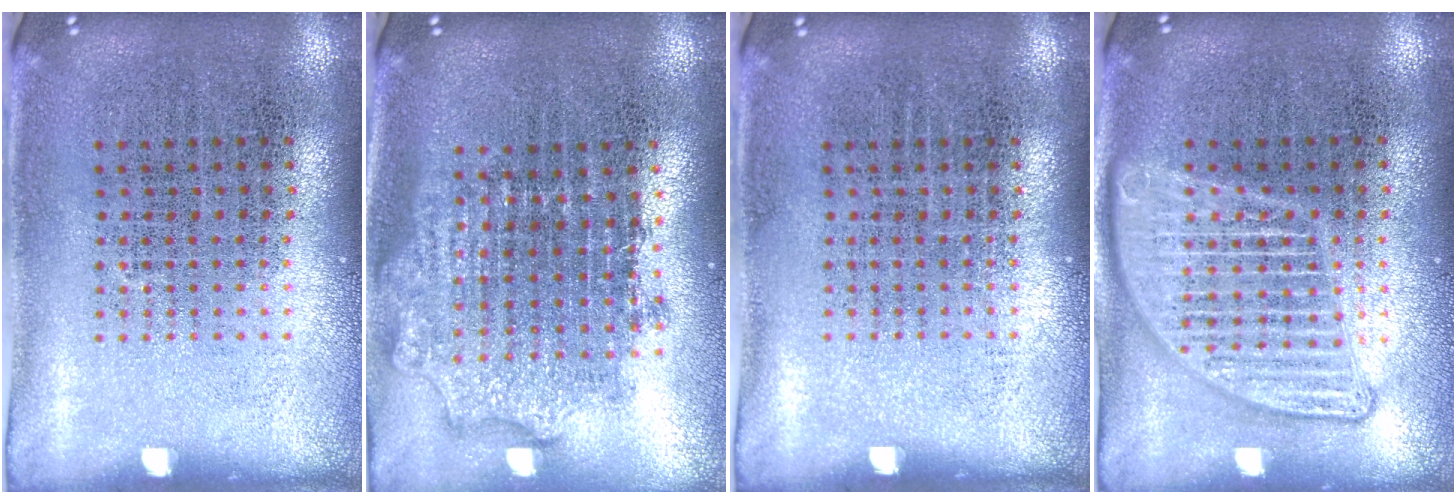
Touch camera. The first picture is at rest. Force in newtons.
{"total": 1.9, "press": 1.5, "slide": 1.1}
{"total": 0.0}
{"total": 3.0, "press": 3.0, "slide": 0.3}